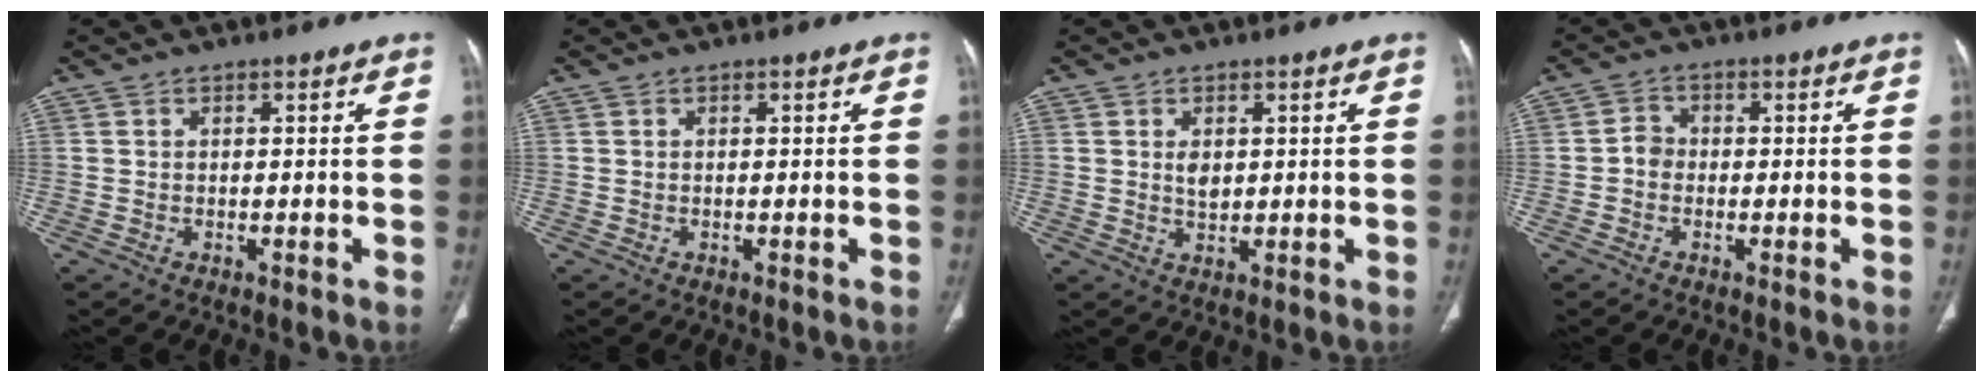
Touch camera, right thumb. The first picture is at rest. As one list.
[{"total": 0.0}, {"total": 2.6, "force": [0.7, 1.7, 1.9], "torque": [-0.023, -0.007, 0.014]}, {"total": 2.4, "force": [-0.6, 2.1, 1.1], "torque": [-0.009, 0.008, -0.019]}]